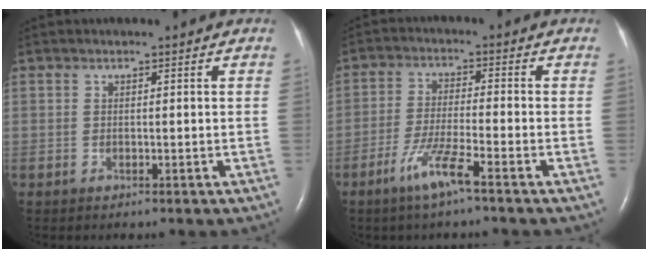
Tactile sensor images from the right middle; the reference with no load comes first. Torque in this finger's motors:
{"motor_torque": [0.72, -0.67, 0.15, 0.08]}